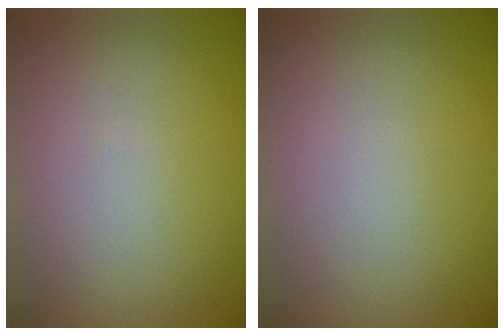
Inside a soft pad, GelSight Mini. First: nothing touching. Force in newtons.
{"total": 0.0}